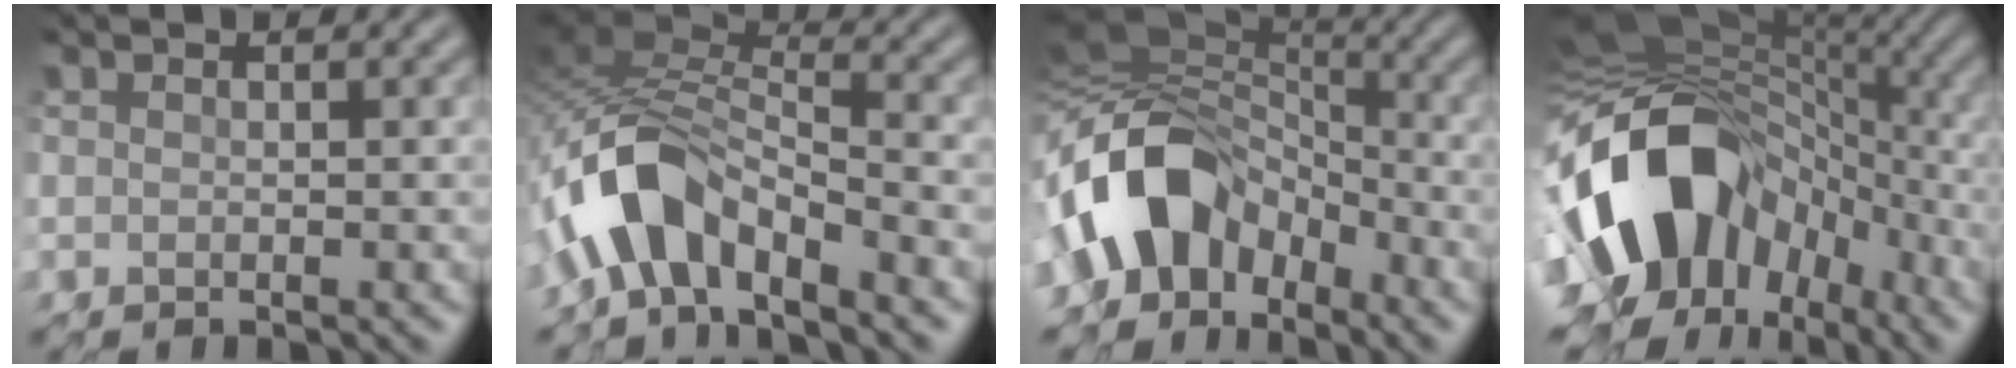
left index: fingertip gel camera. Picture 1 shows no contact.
{"total": 5.9, "force": [-4.7, 1.4, 3.3], "torque": [-0.058, 0.006, -0.097]}
{"total": 9.4, "force": [-4.5, 6.0, 5.6], "torque": [-0.098, 0.006, -0.095]}
{"total": 15.2, "force": [-4.1, 10.8, 9.9], "torque": [-0.190, -0.012, -0.074]}